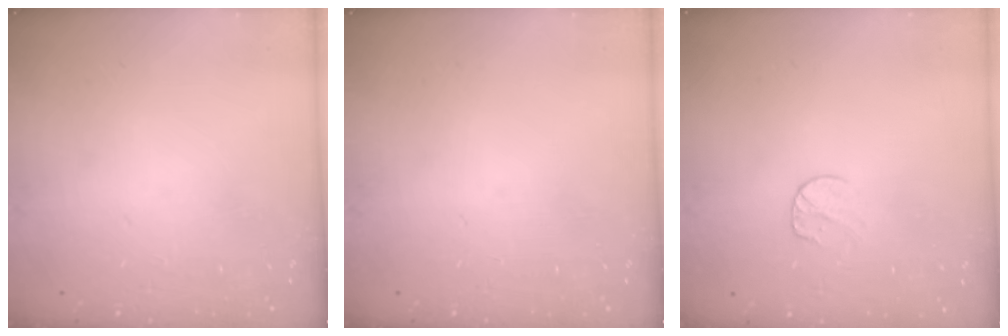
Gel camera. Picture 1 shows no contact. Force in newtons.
{"total": 0.0}
{"total": 6.4, "press": 6.4, "slide": 0.6}